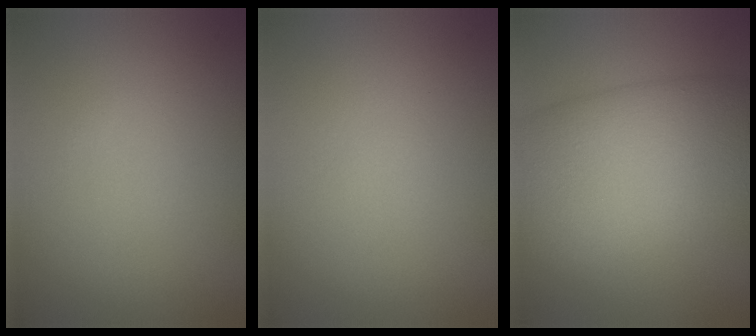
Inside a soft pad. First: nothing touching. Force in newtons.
{"total": 0.0}
{"total": 12.0, "press": 12.0, "slide": 0.3}